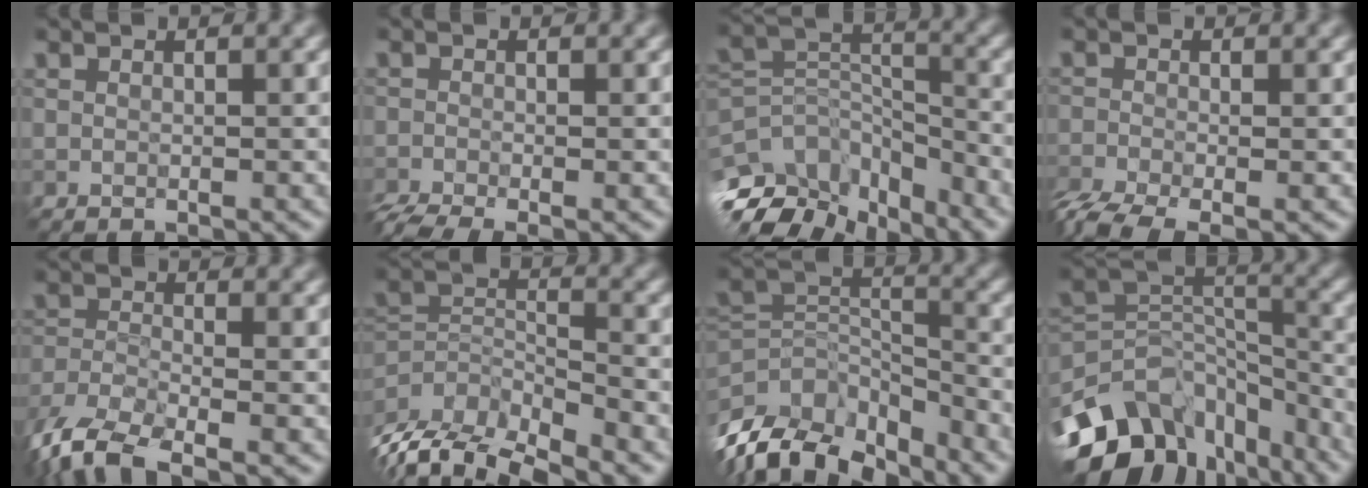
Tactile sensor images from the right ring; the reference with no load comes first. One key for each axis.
{"total": 3.8, "fx": -3.0, "fy": 1.0, "fz": 2.2, "tx": -0.024, "ty": -0.008, "tz": -0.042}
{"total": 10.5, "fx": -8.8, "fy": 4.6, "fz": 3.4, "tx": -0.077, "ty": 0.008, "tz": -0.148}
{"total": 4.1, "fx": -3.3, "fy": 1.0, "fz": 2.4, "tx": -0.048, "ty": -0.010, "tz": -0.057}
{"total": 7.4, "fx": -6.0, "fy": 2.0, "fz": 3.9, "tx": -0.085, "ty": -0.017, "tz": -0.113}
{"total": 8.6, "fx": -7.0, "fy": 2.6, "fz": 4.1, "tx": -0.087, "ty": -0.008, "tz": -0.120}
{"total": 11.8, "fx": -9.3, "fy": 5.4, "fz": 4.9, "tx": -0.107, "ty": 0.007, "tz": -0.158}
{"total": 12.6, "fx": -9.3, "fy": 7.3, "fz": 4.3, "tx": -0.083, "ty": 0.016, "tz": -0.146}